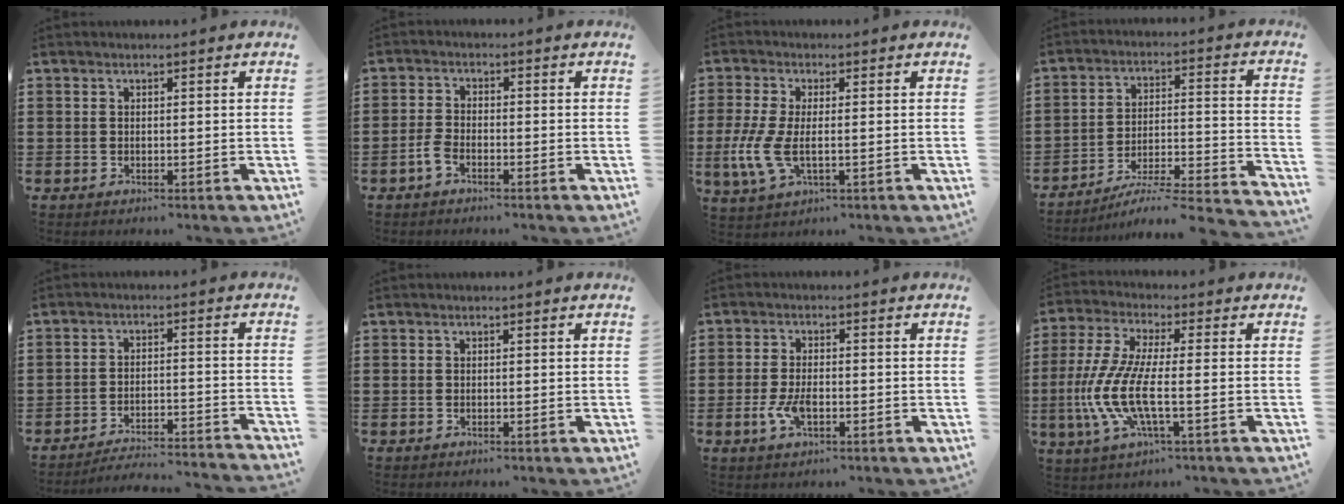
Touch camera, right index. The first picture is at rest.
{"total": 2.6, "force": [-1.7, 1.0, 1.6], "torque": [-0.044, 0.000, -0.036]}
{"total": 6.2, "force": [-1.2, 2.8, 5.4], "torque": [-0.137, -0.013, -0.027]}
{"total": 4.2, "force": [-3.6, 0.0, 2.2], "torque": [-0.044, -0.026, -0.074]}
{"total": 3.8, "force": [-3.8, -0.2, 0.6], "torque": [-0.017, -0.003, -0.079]}
{"total": 0.0}
{"total": 4.1, "force": [-1.2, 1.9, 3.5], "torque": [-0.080, -0.004, -0.025]}
{"total": 9.7, "force": [-2.4, 2.4, 9.0], "torque": [-0.227, -0.026, -0.058]}